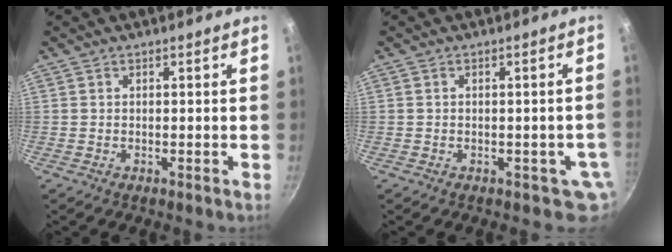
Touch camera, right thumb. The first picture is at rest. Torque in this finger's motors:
{"motor_torque": [1.00, 1.21, -0.13, -0.02, 0.10]}